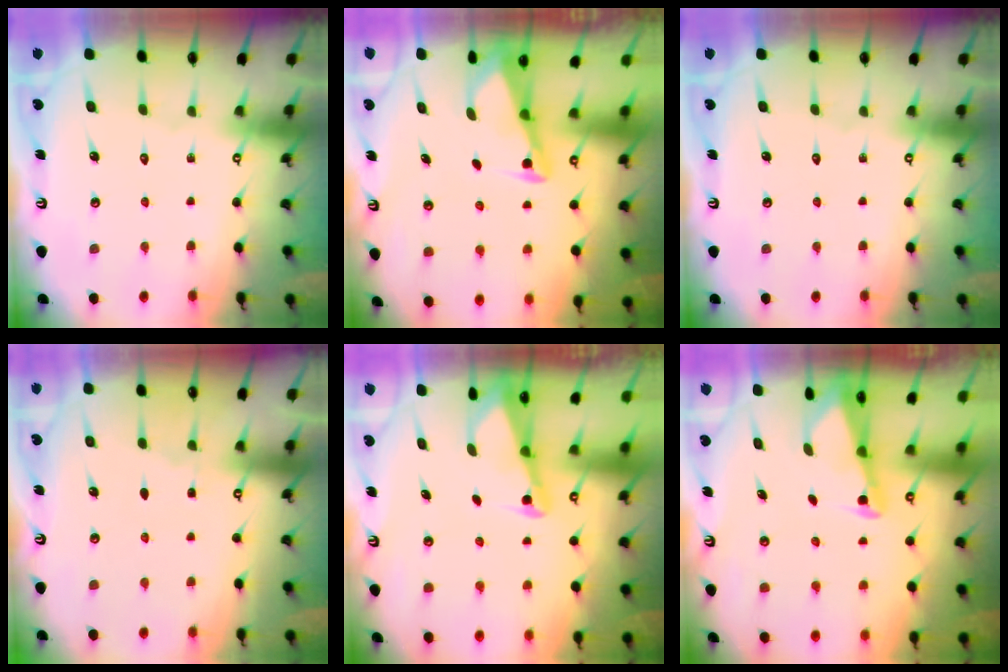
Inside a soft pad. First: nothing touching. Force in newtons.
{"total": 2.8, "press": 2.8, "slide": 0.4}
{"total": 0.0}
{"total": 2.9, "press": 2.9, "slide": 0.5}
{"total": 2.2, "press": 2.2, "slide": 0.3}
{"total": 2.2, "press": 2.2, "slide": 0.3}